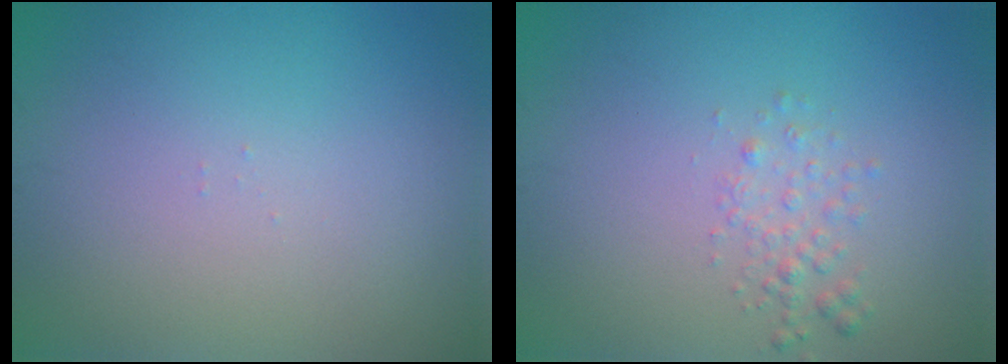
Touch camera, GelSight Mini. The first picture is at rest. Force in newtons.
{"total": 1.6, "press": 1.6, "slide": 0.1}